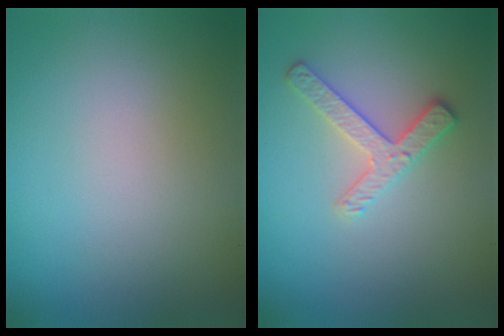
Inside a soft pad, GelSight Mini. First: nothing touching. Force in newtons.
{"total": 2.5, "press": 2.4, "slide": 0.8}